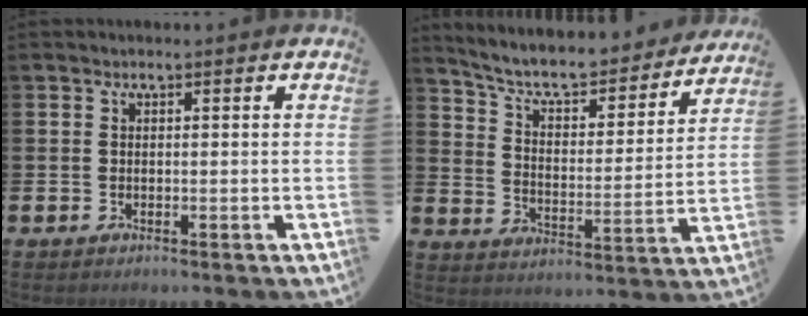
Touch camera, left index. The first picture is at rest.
{"total": 7.6, "force": [6.8, 1.9, 2.6], "torque": [-0.073, -0.055, 0.112]}